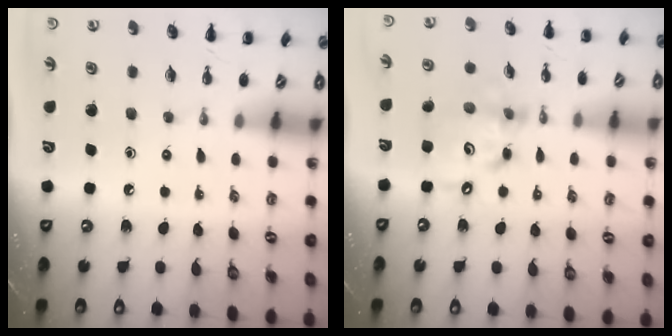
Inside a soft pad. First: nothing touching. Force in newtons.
{"total": 11.3, "press": 10.9, "slide": 2.7}